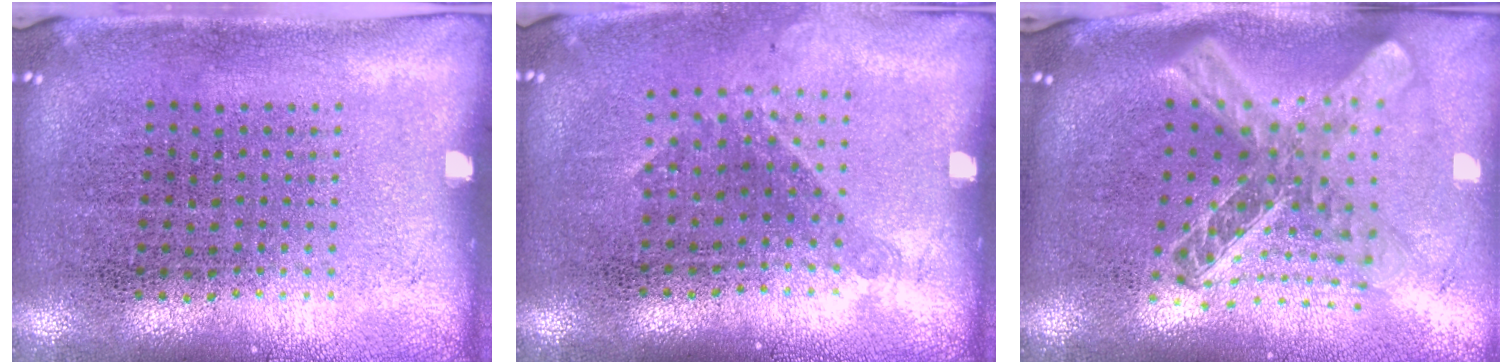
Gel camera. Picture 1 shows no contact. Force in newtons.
{"total": 1.1, "press": 0.8, "slide": 0.6}
{"total": 2.6, "press": 1.9, "slide": 1.7}